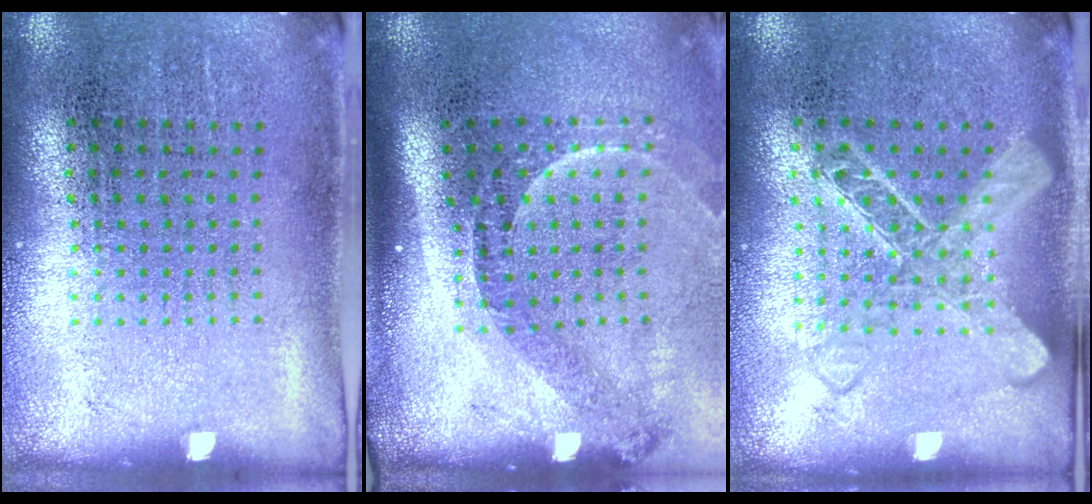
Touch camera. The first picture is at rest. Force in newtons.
{"total": 2.0, "press": 1.4, "slide": 1.5}
{"total": 1.5, "press": 1.5, "slide": 0.3}